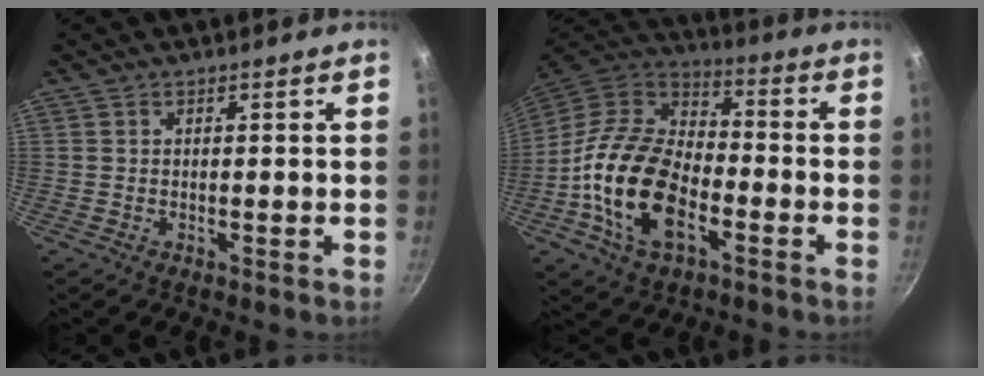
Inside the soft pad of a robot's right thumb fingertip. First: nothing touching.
{"total": 20.0, "force": [-6.2, 11.5, 15.1], "torque": [-0.265, 0.031, -0.132]}